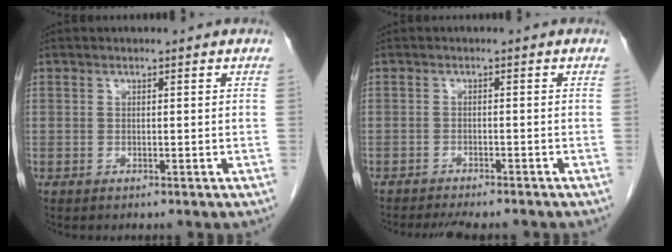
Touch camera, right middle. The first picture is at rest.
{"total": 8.1, "force": [-7.3, 1.4, 3.3], "torque": [-0.046, -0.012, -0.100]}